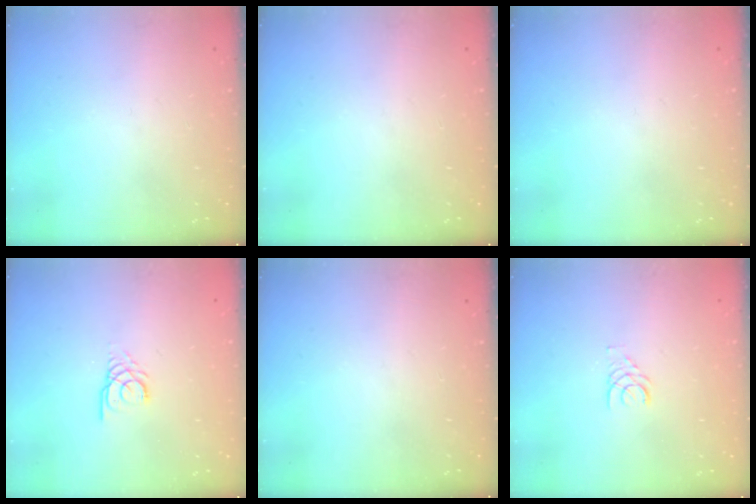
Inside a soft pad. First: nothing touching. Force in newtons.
{"total": 0.0}
{"total": 0.0}
{"total": 3.0, "press": 3.0, "slide": 0.4}
{"total": 0.0}
{"total": 1.7, "press": 1.7, "slide": 0.2}